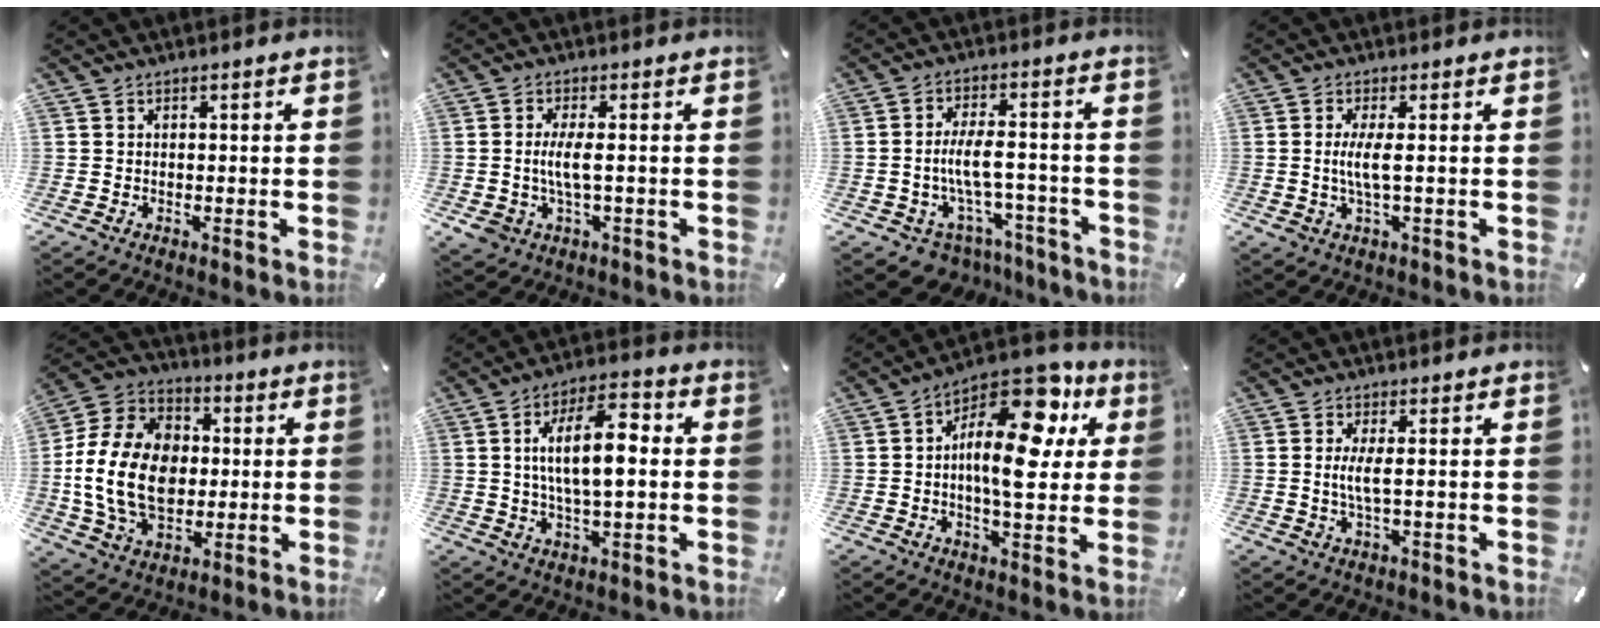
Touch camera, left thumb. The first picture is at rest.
{"total": 6.0, "force": [-0.5, 2.6, 5.4], "torque": [-0.116, -0.002, -0.010]}
{"total": 9.4, "force": [-2.3, 5.8, 7.0], "torque": [-0.132, 0.020, -0.032]}
{"total": 5.1, "force": [0.2, 1.1, 5.0], "torque": [-0.109, -0.008, -0.003]}
{"total": 19.4, "force": [-1.1, 14.6, 12.7], "torque": [-0.277, 0.013, -0.022]}
{"total": 13.0, "force": [1.6, 5.6, 11.6], "torque": [-0.201, 0.006, 0.022]}
{"total": 17.6, "force": [5.6, 8.2, 14.6], "torque": [-0.232, -0.038, 0.090]}
{"total": 4.2, "force": [0.3, 0.7, 4.1], "torque": [-0.086, -0.007, 0.001]}